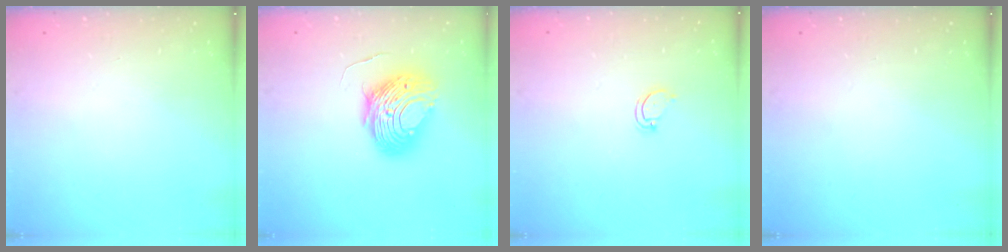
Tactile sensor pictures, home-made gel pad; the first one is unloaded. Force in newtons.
{"total": 11.1, "press": 11.1, "slide": 0.7}
{"total": 2.8, "press": 2.8, "slide": 0.2}
{"total": 0.0}